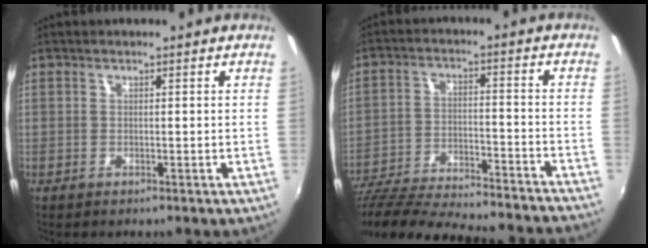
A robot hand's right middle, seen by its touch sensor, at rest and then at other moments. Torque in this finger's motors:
{"motor_torque": [1.23, -0.91, 0.33, 0.17]}